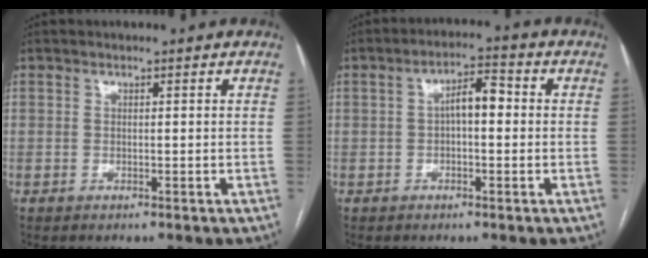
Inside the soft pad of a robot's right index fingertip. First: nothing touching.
{"total": 5.0, "force": [0.3, 1.8, 4.6], "torque": [-0.075, 0.023, 0.001]}